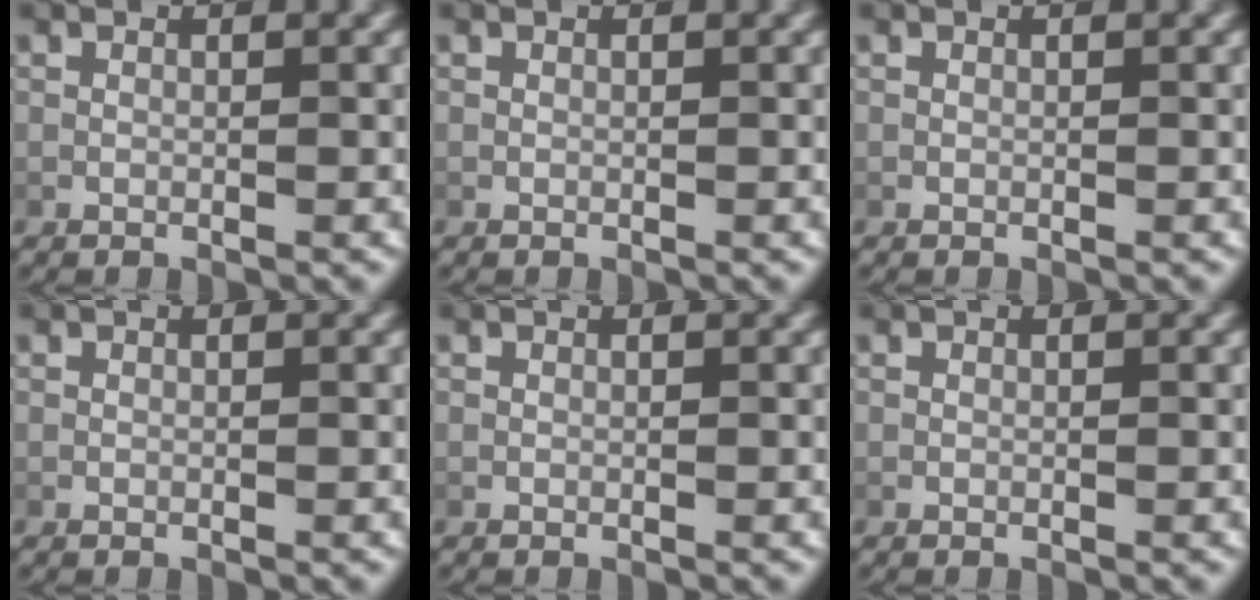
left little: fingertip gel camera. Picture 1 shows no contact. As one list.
[{"total": 0.0}, {"total": 0.0}, {"total": 0.0}, {"total": 0.0}, {"total": 0.0}]